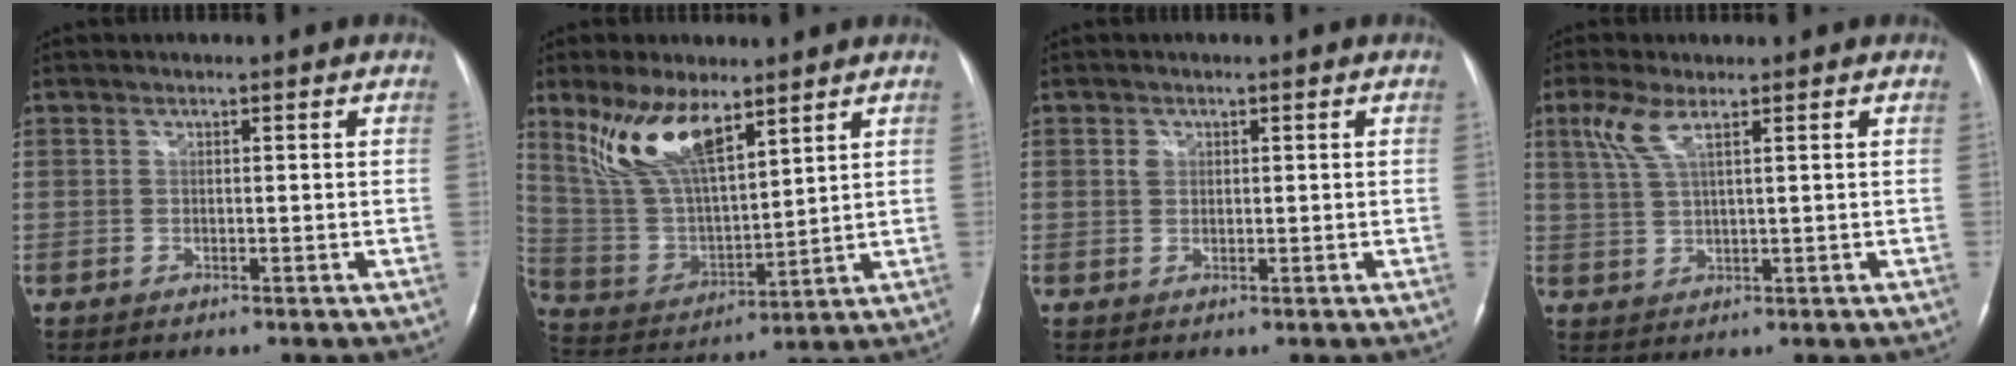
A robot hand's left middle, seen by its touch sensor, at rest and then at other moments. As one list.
[{"total": 12.8, "force": [8.4, 4.1, 8.8], "torque": [-0.181, 0.008, 0.172]}, {"total": 1.4, "force": [0.6, 1.1, 0.5], "torque": [-0.010, 0.000, 0.010]}, {"total": 4.7, "force": [2.5, 0.7, 3.9], "torque": [-0.097, 0.011, 0.058]}]